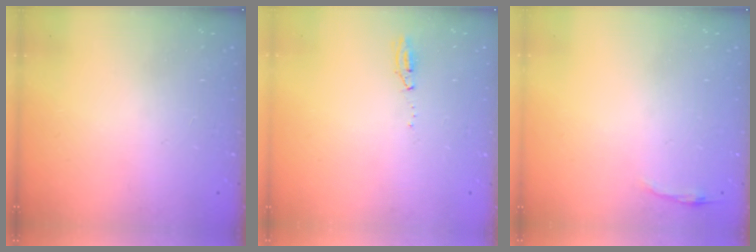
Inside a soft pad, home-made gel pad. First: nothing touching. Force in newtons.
{"total": 5.0, "press": 3.7, "slide": 3.3}
{"total": 2.8, "press": 2.8, "slide": 0.6}